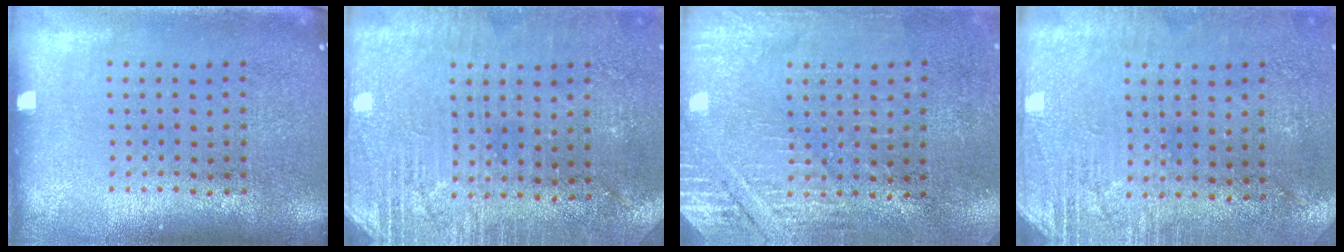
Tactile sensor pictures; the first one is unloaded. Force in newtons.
{"total": 2.8, "press": 2.7, "slide": 0.8}
{"total": 2.9, "press": 2.7, "slide": 1.1}
{"total": 2.8, "press": 2.4, "slide": 1.5}